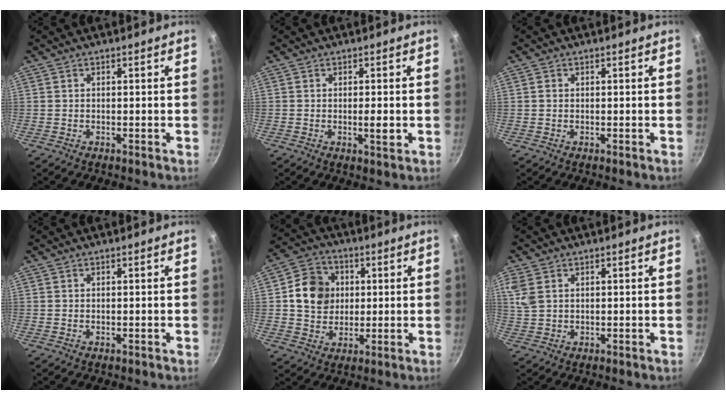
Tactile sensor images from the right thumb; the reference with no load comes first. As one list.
[{"total": 2.3, "force": [-0.2, 0.6, 2.2], "torque": [-0.037, -0.003, -0.003]}, {"total": 0.6, "force": [0.1, 0.5, 0.2], "torque": [-0.003, 0.002, 0.000]}, {"total": 0.0}, {"total": 10.4, "force": [1.7, 9.0, 4.9], "torque": [-0.056, 0.007, 0.022]}, {"total": 4.5, "force": [1.9, 3.0, 2.7], "torque": [-0.056, 0.001, 0.041]}]